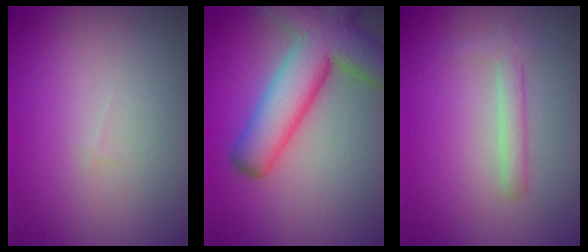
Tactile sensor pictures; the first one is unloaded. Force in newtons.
{"total": 9.2, "press": 9.2, "slide": 0.4}
{"total": 1.8, "press": 1.8, "slide": 0.1}